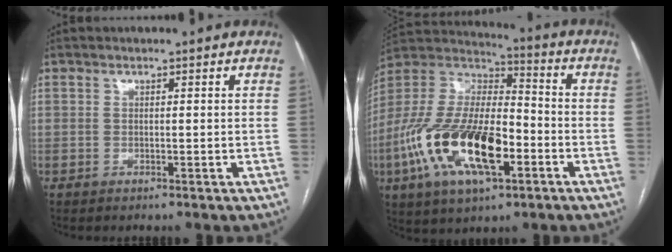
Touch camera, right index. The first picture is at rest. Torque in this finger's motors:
{"motor_torque": [2.14, 0.00, 1.05, 0.21]}